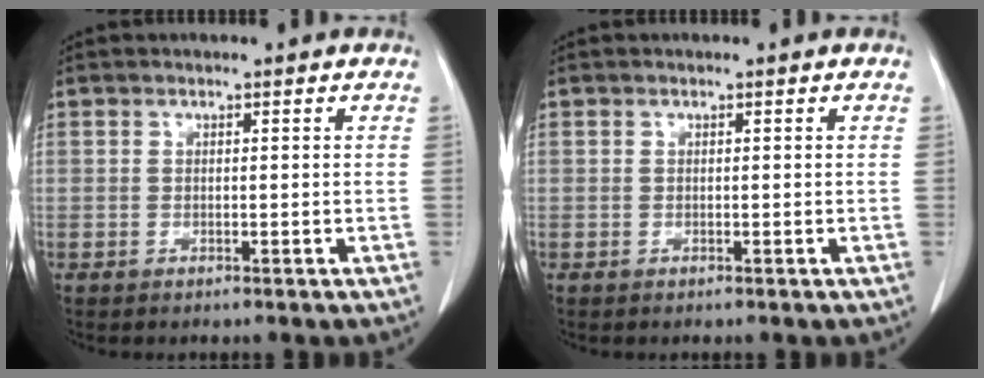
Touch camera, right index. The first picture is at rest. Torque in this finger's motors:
{"motor_torque": [0.00, 0.00, 0.00, 0.00]}